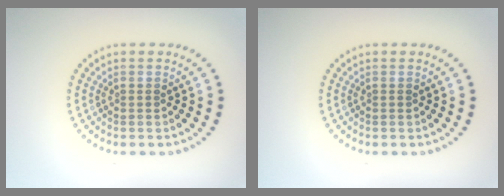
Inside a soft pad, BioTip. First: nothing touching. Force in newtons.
{"total": 0.0}